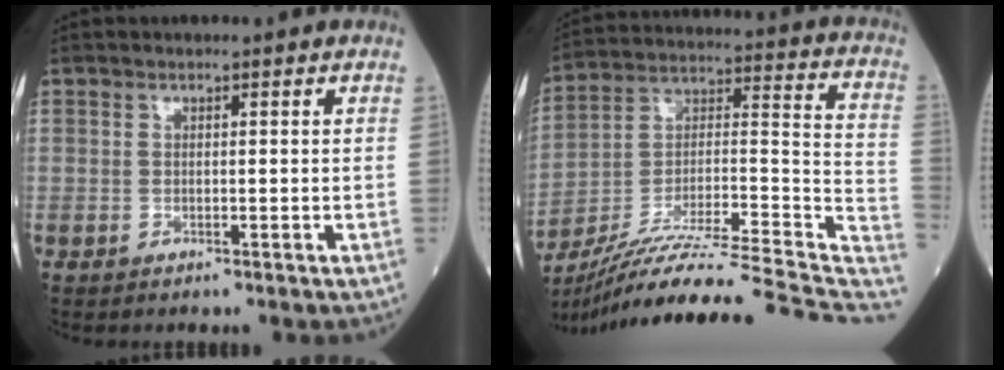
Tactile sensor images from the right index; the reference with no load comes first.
{"total": 27.9, "force": [-23.3, 1.0, 15.2], "torque": [-0.193, 0.008, -0.357]}